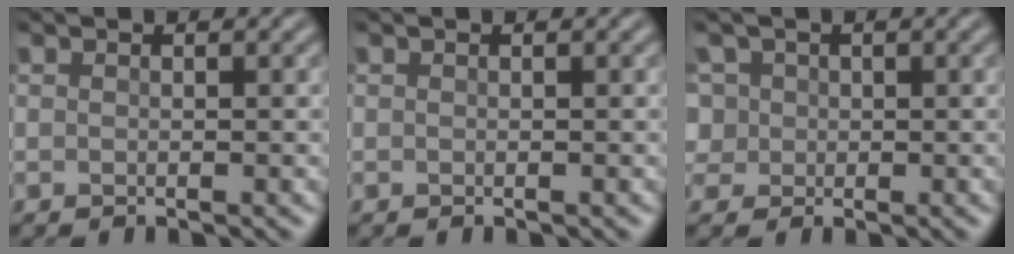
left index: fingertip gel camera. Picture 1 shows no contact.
{"total": 0.0}
{"total": 5.2, "force": [1.6, 4.4, 2.2], "torque": [-0.050, 0.026, 0.011]}